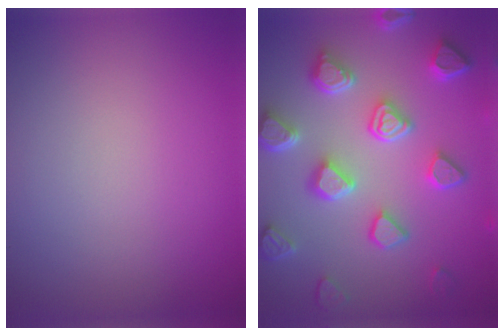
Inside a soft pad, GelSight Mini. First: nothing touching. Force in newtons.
{"total": 7.1, "press": 5.5, "slide": 4.4}